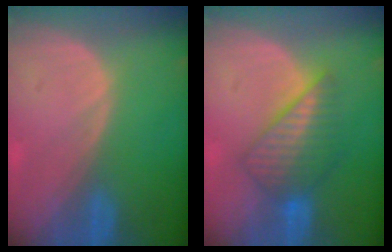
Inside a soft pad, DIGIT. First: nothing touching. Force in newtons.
{"total": 6.4, "press": 6.3, "slide": 0.7}